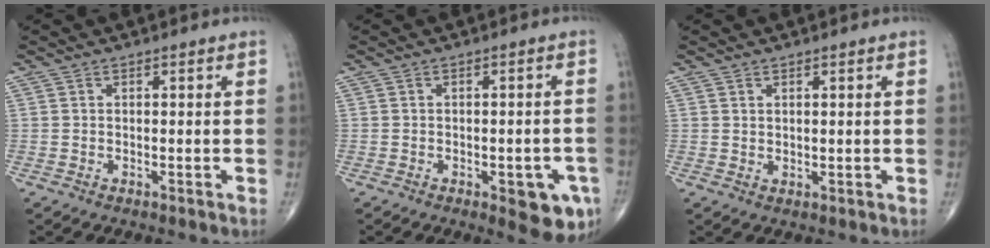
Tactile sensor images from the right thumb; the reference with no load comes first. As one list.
[{"total": 7.9, "force": [-3.2, 3.0, 6.5], "torque": [-0.056, 0.005, -0.032]}, {"total": 1.0, "force": [0.7, 0.5, 0.5], "torque": [0.002, -0.007, 0.011]}]